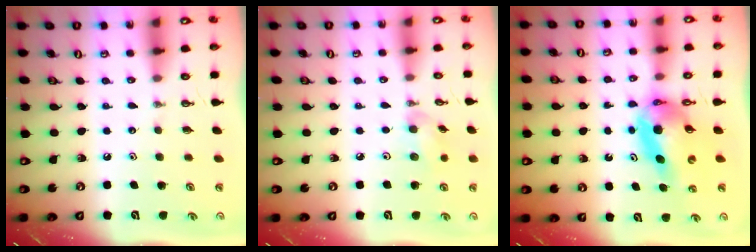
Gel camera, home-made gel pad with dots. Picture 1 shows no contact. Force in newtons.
{"total": 5.7, "press": 5.7, "slide": 0.8}
{"total": 9.6, "press": 9.5, "slide": 0.9}